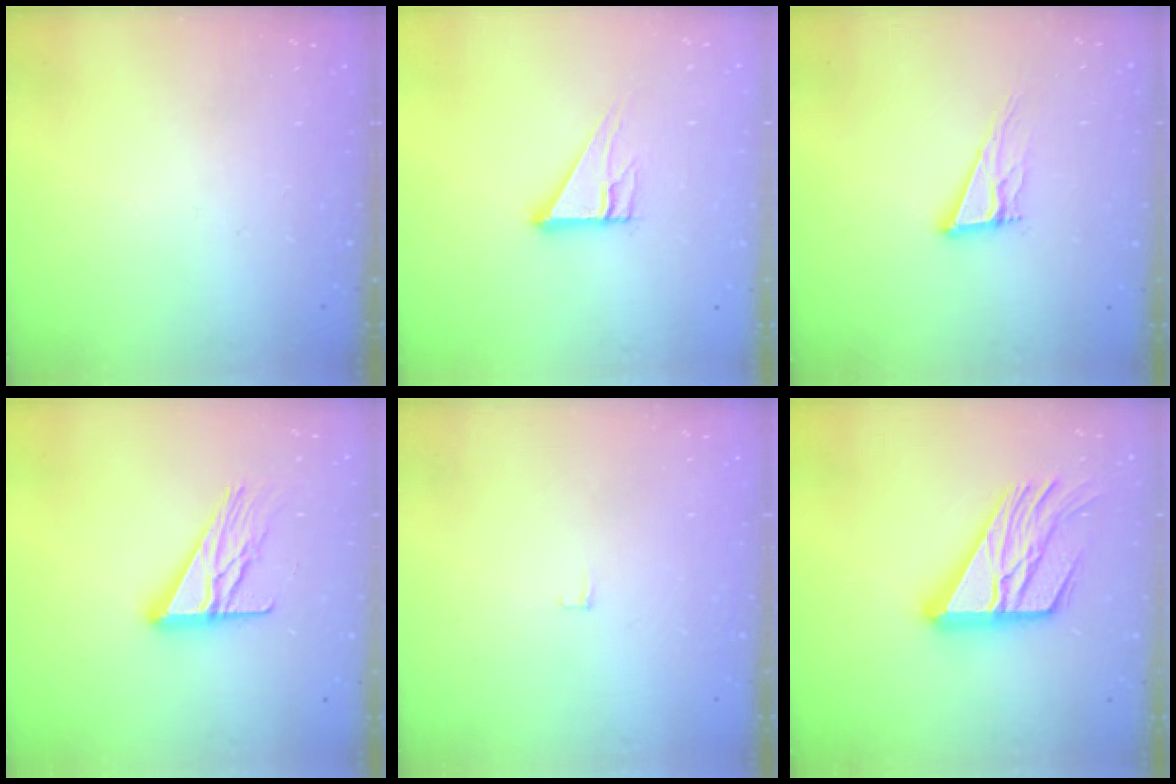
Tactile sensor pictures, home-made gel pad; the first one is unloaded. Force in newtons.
{"total": 8.5, "press": 8.4, "slide": 0.8}
{"total": 11.5, "press": 11.2, "slide": 2.6}
{"total": 13.8, "press": 13.8, "slide": 1.1}
{"total": 2.4, "press": 2.4, "slide": 0.2}
{"total": 20.1, "press": 20.0, "slide": 2.1}